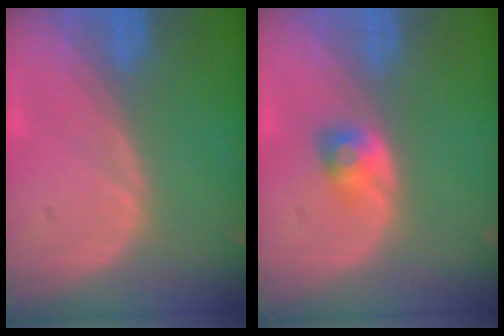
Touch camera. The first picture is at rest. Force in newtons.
{"total": 2.7, "press": 2.4, "slide": 1.2}